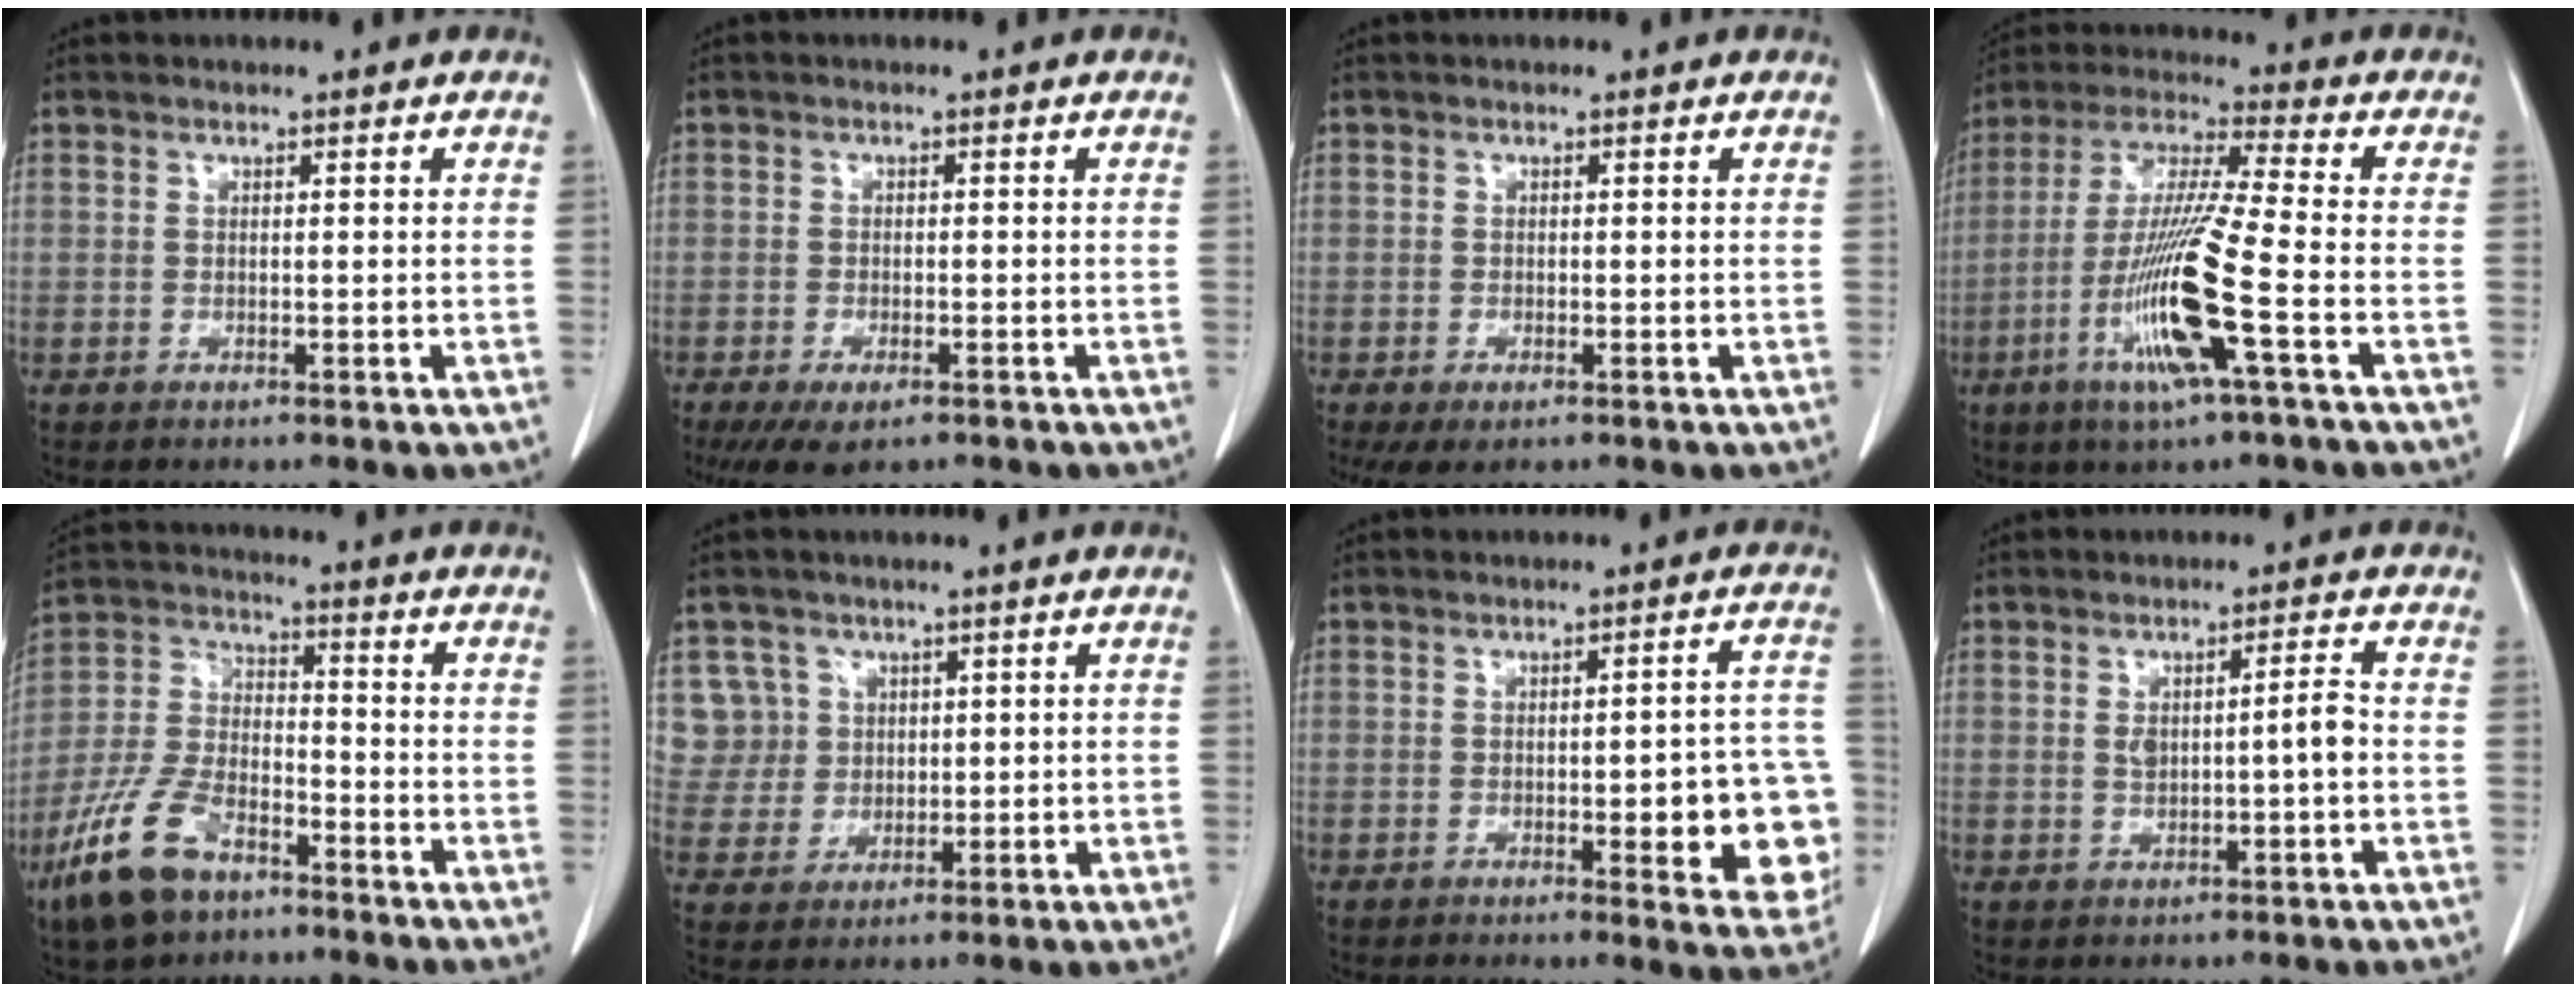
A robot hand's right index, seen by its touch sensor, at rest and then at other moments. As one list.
[{"total": 6.1, "force": [-4.2, 2.2, 3.8], "torque": [-0.059, -0.010, -0.064]}, {"total": 3.4, "force": [-2.0, 1.3, 2.5], "torque": [-0.043, -0.007, -0.026]}, {"total": 15.0, "force": [-5.1, -0.3, 14.1], "torque": [-0.292, -0.017, -0.102]}, {"total": 12.9, "force": [-7.9, 6.0, 8.2], "torque": [-0.184, -0.003, -0.153]}, {"total": 6.7, "force": [2.4, 6.2, -0.3], "torque": [0.014, 0.017, 0.057]}, {"total": 11.7, "force": [-2.5, 3.0, 11.1], "torque": [-0.096, 0.010, -0.027]}, {"total": 4.2, "force": [-0.1, 0.7, 4.1], "torque": [-0.073, 0.011, 0.004]}]